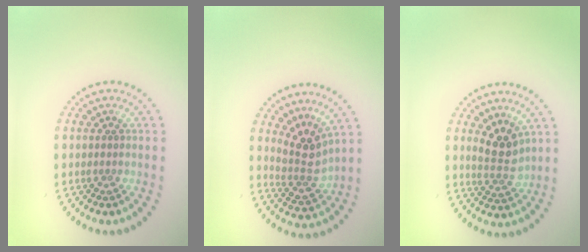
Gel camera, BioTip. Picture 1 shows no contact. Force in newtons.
{"total": 3.1, "press": 2.3, "slide": 2.1}
{"total": 2.8, "press": 2.5, "slide": 1.2}